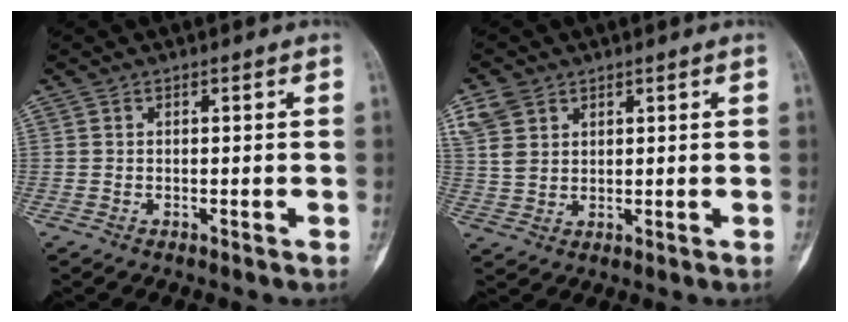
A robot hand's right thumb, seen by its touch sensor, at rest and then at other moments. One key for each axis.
{"total": 5.6, "fx": 3.2, "fy": 3.8, "fz": 2.6, "tx": -0.045, "ty": -0.005, "tz": 0.072}